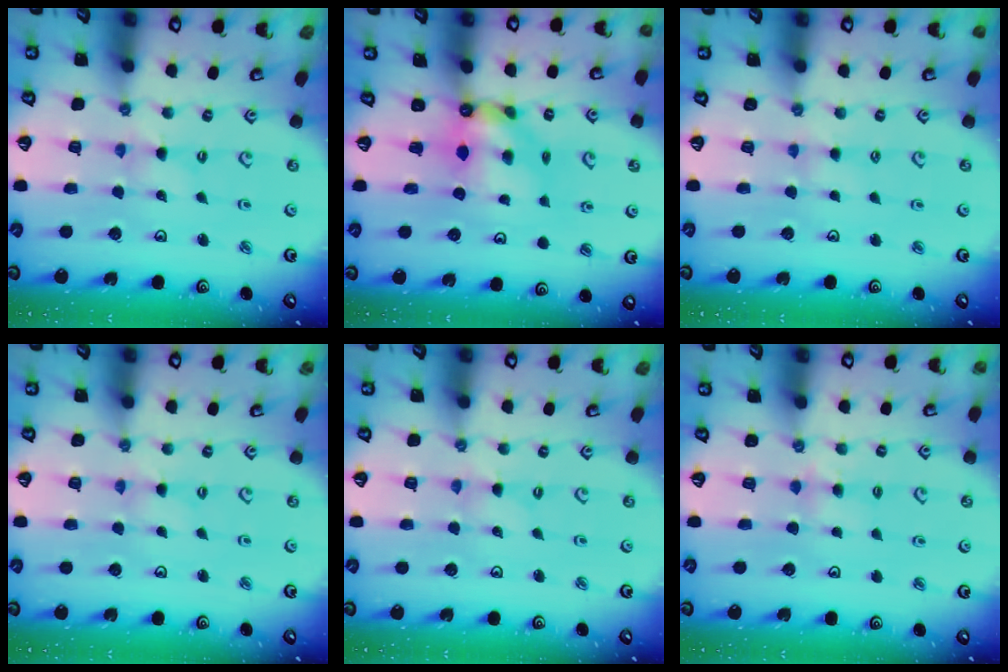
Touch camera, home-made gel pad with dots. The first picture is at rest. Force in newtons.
{"total": 6.8, "press": 6.8, "slide": 0.4}
{"total": 2.5, "press": 2.5, "slide": 0.4}
{"total": 0.6, "press": 0.5, "slide": 0.1}
{"total": 0.0}
{"total": 4.3, "press": 4.2, "slide": 0.6}